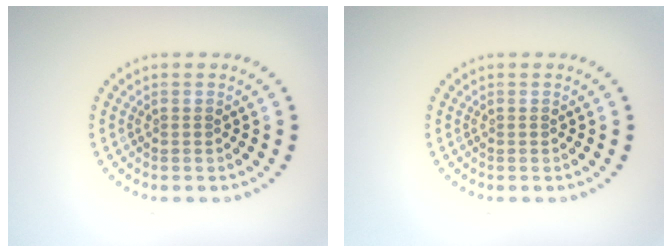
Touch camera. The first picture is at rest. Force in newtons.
{"total": 0.0}